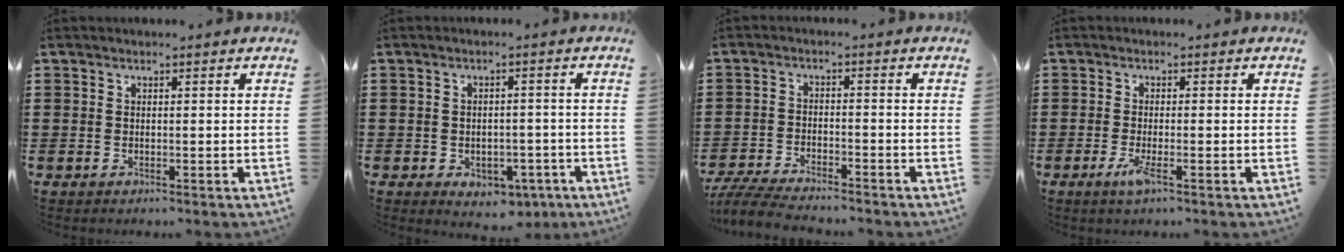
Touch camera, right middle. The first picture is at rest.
{"total": 2.7, "force": [-1.9, 1.7, 1.1], "torque": [-0.024, 0.004, -0.038]}
{"total": 5.5, "force": [-5.2, 0.4, 1.7], "torque": [-0.043, -0.004, -0.105]}
{"total": 3.0, "force": [-1.2, 0.4, 2.7], "torque": [-0.060, -0.012, -0.024]}